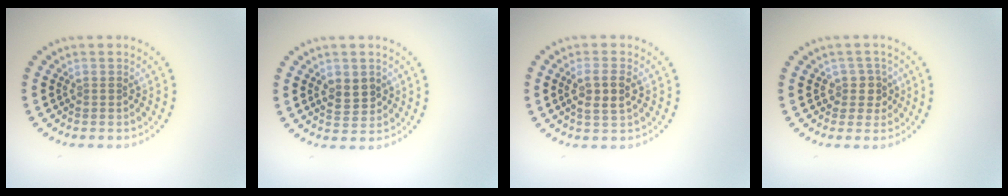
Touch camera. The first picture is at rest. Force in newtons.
{"total": 2.4, "press": 2.4, "slide": 0.3}
{"total": 2.6, "press": 2.4, "slide": 0.9}
{"total": 1.9, "press": 1.6, "slide": 1.2}